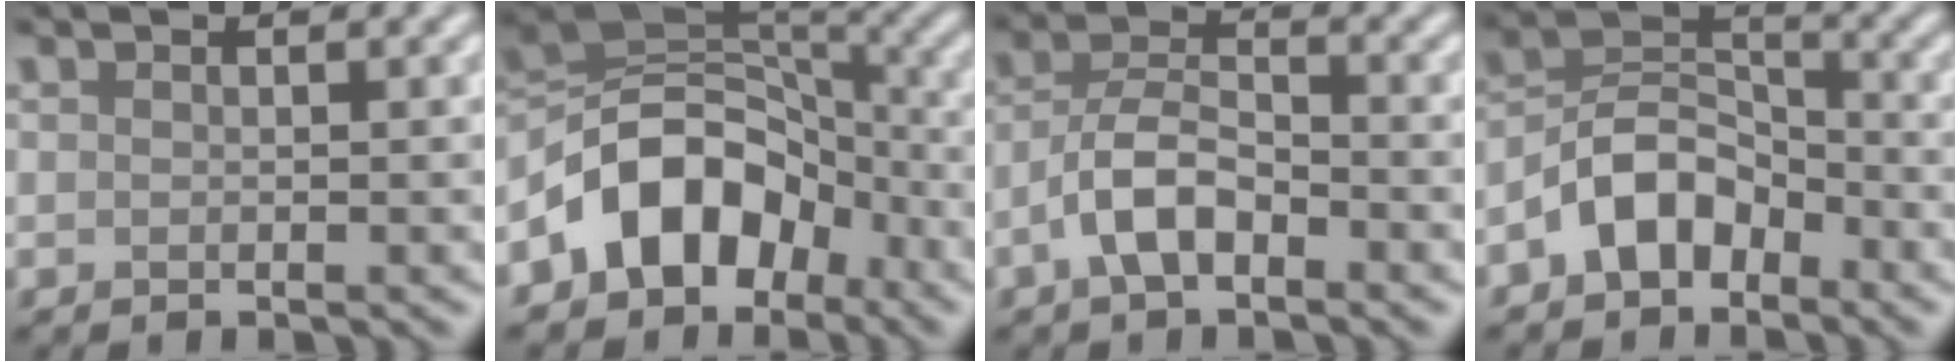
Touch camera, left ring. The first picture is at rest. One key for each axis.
{"total": 8.6, "fx": -4.3, "fy": 5.8, "fz": 4.6, "tx": -0.053, "ty": 0.014, "tz": -0.091}
{"total": 4.3, "fx": -2.1, "fy": 2.0, "fz": 3.2, "tx": -0.060, "ty": 0.010, "tz": -0.049}
{"total": 5.2, "fx": -3.1, "fy": 3.1, "fz": 2.7, "tx": -0.043, "ty": 0.012, "tz": -0.070}